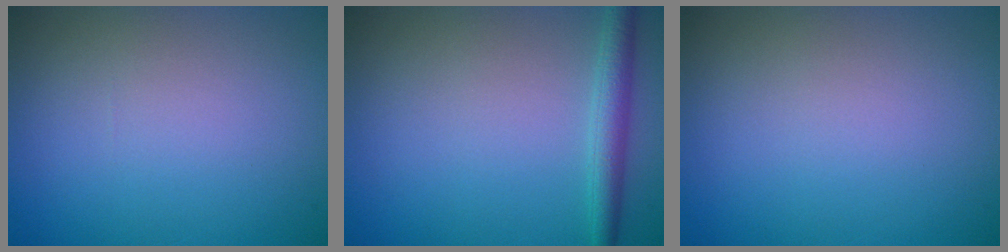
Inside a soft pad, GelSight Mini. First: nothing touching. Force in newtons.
{"total": 2.4, "press": 2.4, "slide": 0.0}
{"total": 0.0}